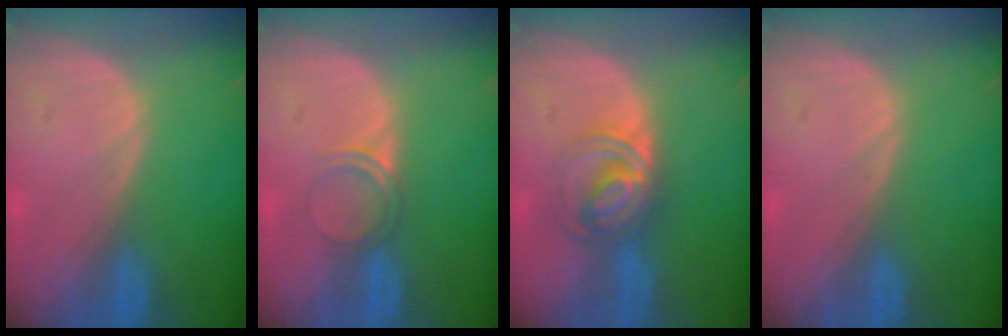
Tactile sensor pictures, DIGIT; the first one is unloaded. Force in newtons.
{"total": 2.5, "press": 2.1, "slide": 1.2}
{"total": 6.4, "press": 5.8, "slide": 2.8}
{"total": 0.0}